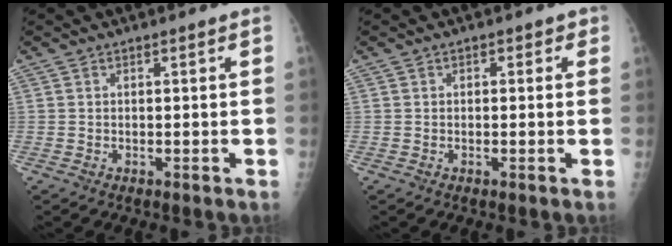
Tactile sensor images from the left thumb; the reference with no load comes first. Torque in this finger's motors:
{"motor_torque": [-0.23, 0.03, -0.12, -0.04, 0.00]}